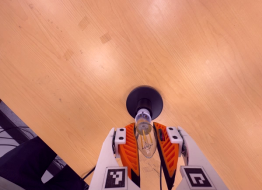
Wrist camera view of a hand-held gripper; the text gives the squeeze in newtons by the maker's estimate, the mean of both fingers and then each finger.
{"total": 20.9, "left": 22.8, "right": 19.0}